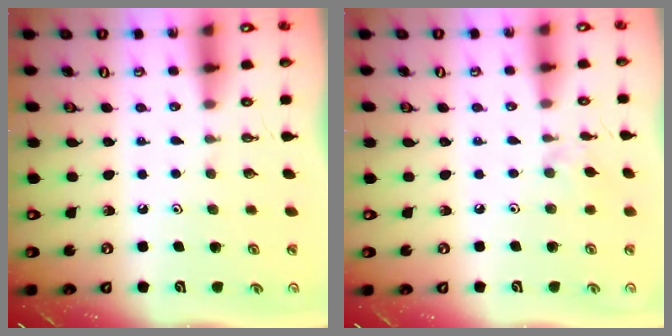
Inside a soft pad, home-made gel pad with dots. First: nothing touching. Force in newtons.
{"total": 2.8, "press": 2.7, "slide": 0.5}